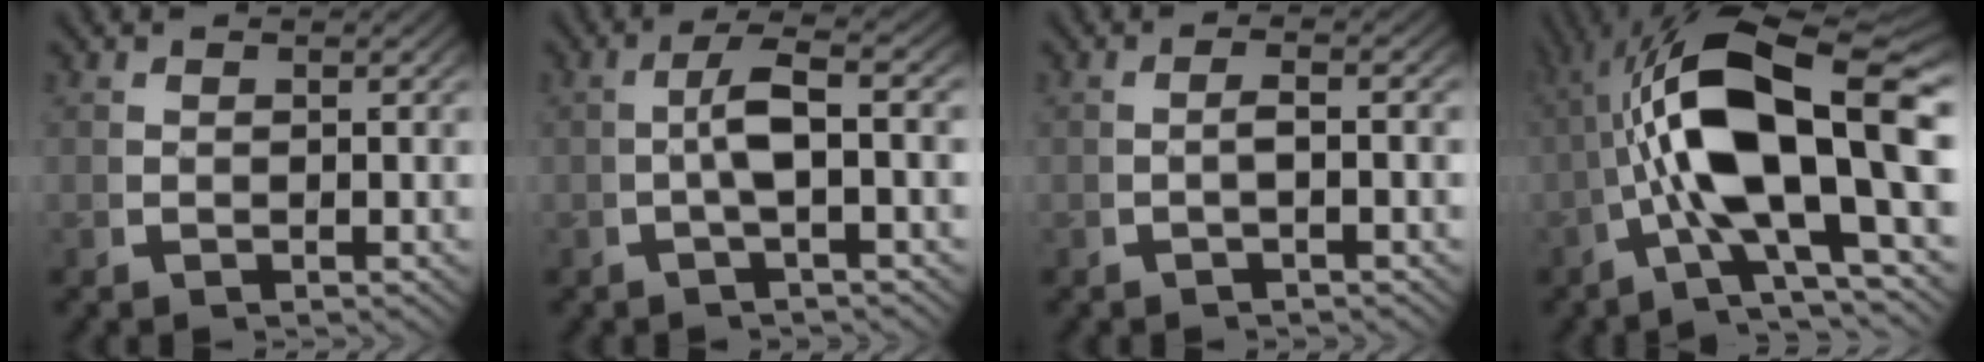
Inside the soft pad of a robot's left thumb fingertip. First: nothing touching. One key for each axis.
{"total": 4.3, "fx": -0.1, "fy": 1.0, "fz": 4.2, "tx": -0.090, "ty": 0.003, "tz": -0.006}
{"total": 1.8, "fx": -0.5, "fy": 0.2, "fz": 1.7, "tx": -0.040, "ty": 0.003, "tz": -0.008}
{"total": 14.5, "fx": 0.5, "fy": 6.4, "fz": 13.0, "tx": -0.242, "ty": -0.005, "tz": 0.009}